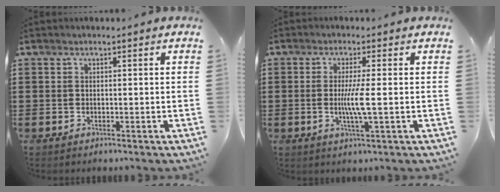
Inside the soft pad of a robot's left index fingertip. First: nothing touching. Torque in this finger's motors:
{"motor_torque": [0.82, 0.03, 0.50, 0.10]}